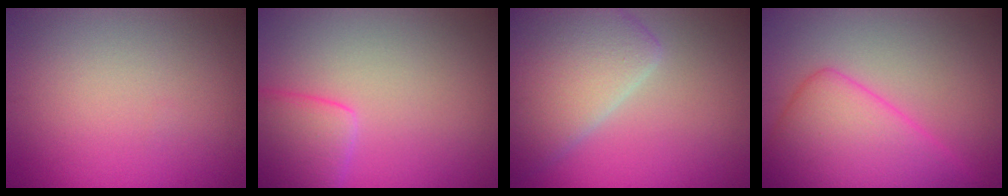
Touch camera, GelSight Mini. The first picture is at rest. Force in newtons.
{"total": 3.8, "press": 3.8, "slide": 0.2}
{"total": 7.3, "press": 7.3, "slide": 0.6}
{"total": 7.4, "press": 7.4, "slide": 0.5}